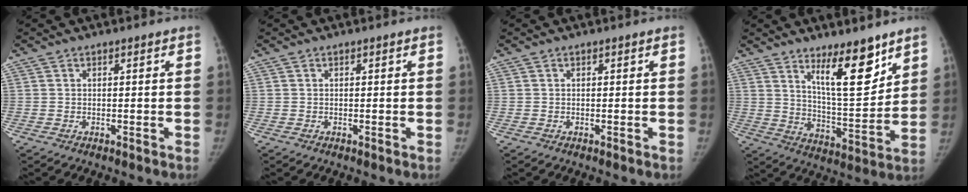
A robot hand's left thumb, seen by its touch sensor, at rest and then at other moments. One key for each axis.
{"total": 0.0}
{"total": 0.0}
{"total": 13.0, "fx": 8.3, "fy": 3.9, "fz": 9.2, "tx": -0.115, "ty": -0.076, "tz": 0.145}